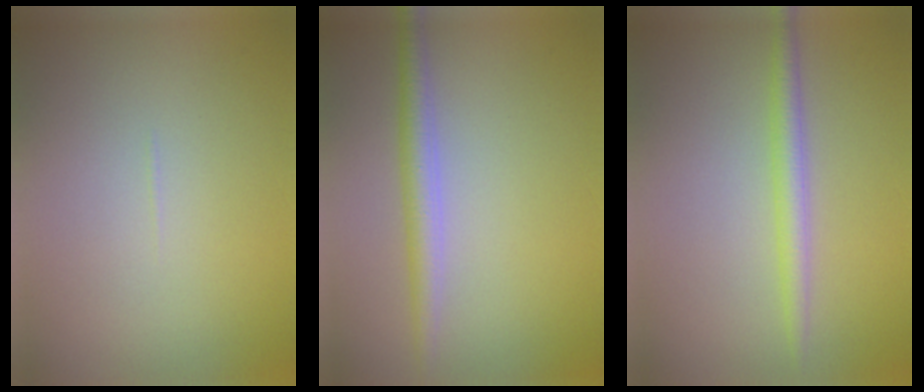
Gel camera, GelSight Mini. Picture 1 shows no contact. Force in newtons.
{"total": 2.5, "press": 2.5, "slide": 0.1}
{"total": 2.2, "press": 2.2, "slide": 0.1}